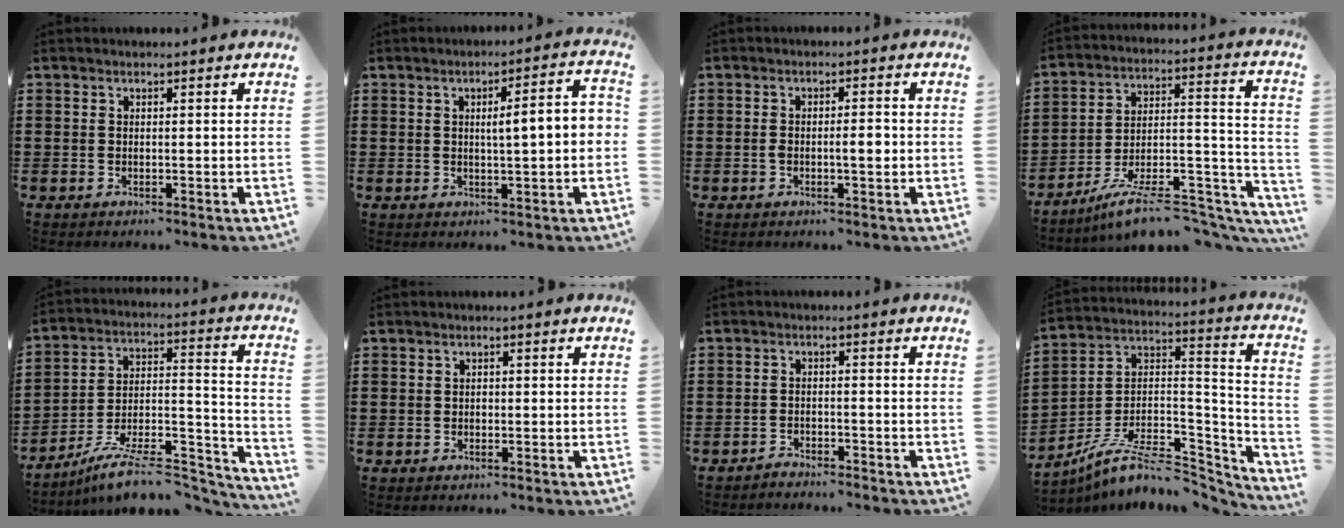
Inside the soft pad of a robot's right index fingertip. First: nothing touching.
{"total": 4.4, "force": [0.2, 0.4, 4.3], "torque": [-0.070, -0.002, -0.003]}
{"total": 3.0, "force": [-0.5, 0.9, 2.9], "torque": [-0.044, -0.001, -0.012]}
{"total": 10.6, "force": [-8.1, 2.3, 6.5], "torque": [-0.095, 0.022, -0.149]}
{"total": 10.9, "force": [-9.0, 2.5, 5.7], "torque": [-0.079, 0.027, -0.167]}
{"total": 0.5, "force": [-0.1, 0.4, 0.4], "torque": [-0.009, -0.001, -0.003]}
{"total": 1.9, "force": [-1.8, 0.1, -0.2], "torque": [-0.003, 0.006, -0.040]}
{"total": 9.8, "force": [-6.9, 3.6, 6.1], "torque": [-0.112, 0.012, -0.133]}